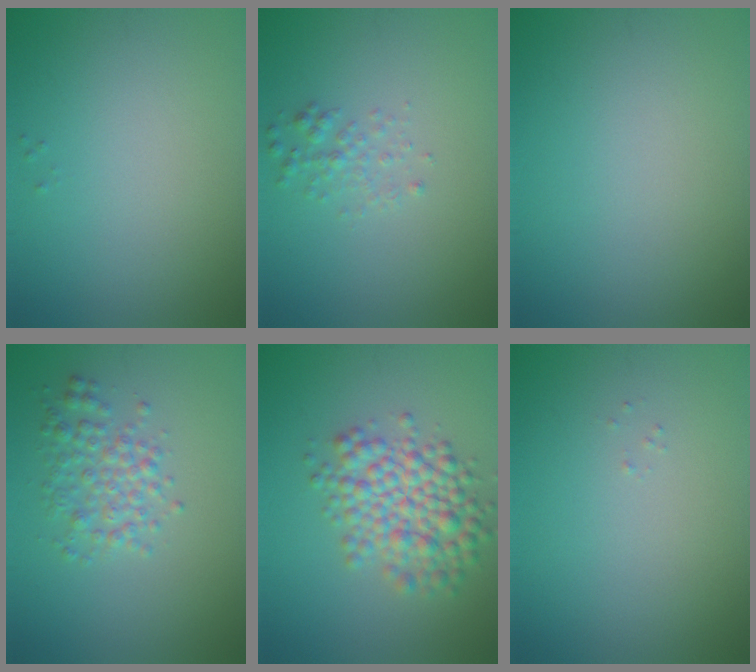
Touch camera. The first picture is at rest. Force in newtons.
{"total": 1.4, "press": 1.4, "slide": 0.0}
{"total": 0.0}
{"total": 2.9, "press": 2.9, "slide": 0.0}
{"total": 5.5, "press": 5.5, "slide": 0.2}
{"total": 0.0}